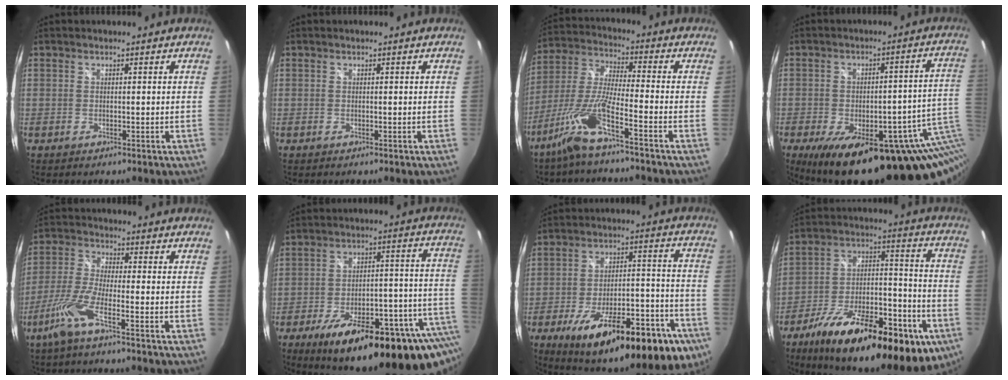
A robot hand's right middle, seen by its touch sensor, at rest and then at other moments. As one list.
[{"total": 0.0}, {"total": 10.1, "force": [-6.5, 0.1, 7.8], "torque": [-0.166, -0.002, -0.127]}, {"total": 25.9, "force": [-11.2, 11.0, 20.6], "torque": [-0.297, -0.027, -0.130]}, {"total": 7.7, "force": [-4.6, 0.6, 6.1], "torque": [-0.140, -0.006, -0.092]}, {"total": 28.7, "force": [-17.7, 8.5, 20.9], "torque": [-0.289, -0.023, -0.237]}, {"total": 28.4, "force": [-16.3, 9.4, 21.3], "torque": [-0.307, -0.016, -0.220]}, {"total": 29.8, "force": [-16.7, 11.4, 21.9], "torque": [-0.330, -0.012, -0.246]}]